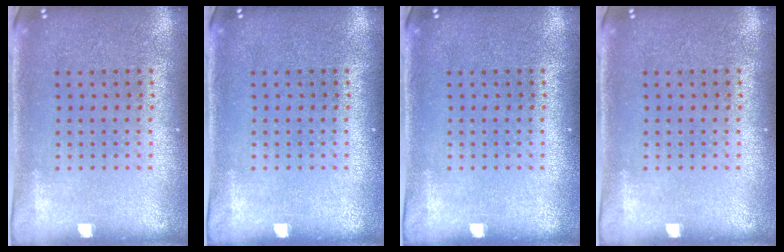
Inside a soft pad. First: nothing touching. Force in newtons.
{"total": 0.0}
{"total": 0.0}
{"total": 0.0}